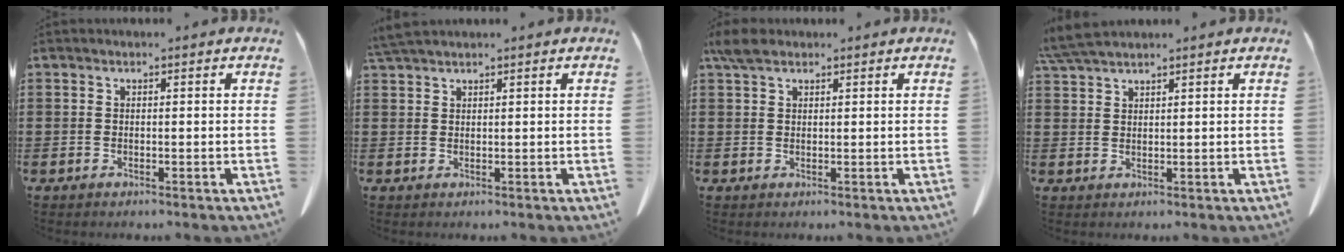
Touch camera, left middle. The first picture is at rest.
{"total": 2.2, "force": [2.0, 0.1, 1.0], "torque": [-0.024, -0.001, 0.039]}
{"total": 3.0, "force": [2.2, 1.4, 1.4], "torque": [-0.035, 0.006, 0.043]}
{"total": 3.8, "force": [3.3, 0.3, 1.9], "torque": [-0.046, -0.002, 0.064]}